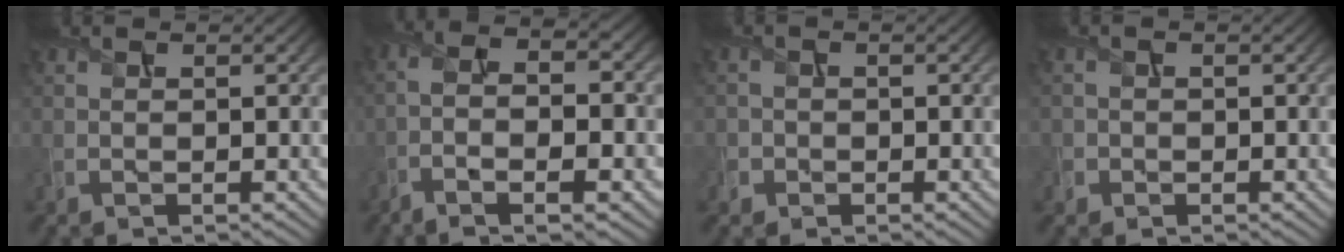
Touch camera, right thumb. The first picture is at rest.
{"total": 7.9, "force": [-3.3, 2.5, 6.7], "torque": [-0.133, -0.005, -0.058]}
{"total": 2.0, "force": [-0.7, 1.9, 0.2], "torque": [0.004, -0.001, -0.019]}
{"total": 1.5, "force": [-0.6, 1.3, 0.1], "torque": [0.008, -0.004, -0.014]}